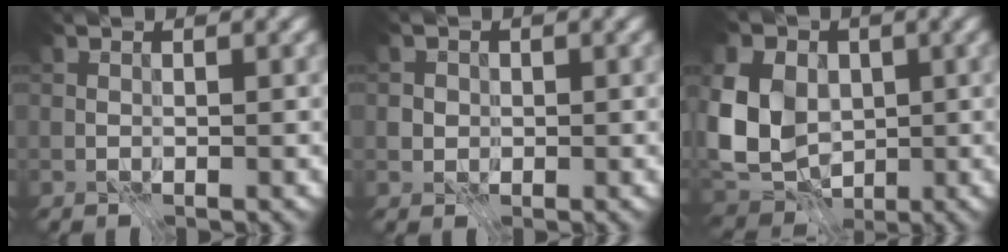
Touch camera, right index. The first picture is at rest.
{"total": 1.4, "force": [-0.2, 1.4, 0.3], "torque": [-0.002, -0.002, 0.003]}
{"total": 10.5, "force": [0.6, 8.3, 6.5], "torque": [-0.146, 0.003, 0.003]}